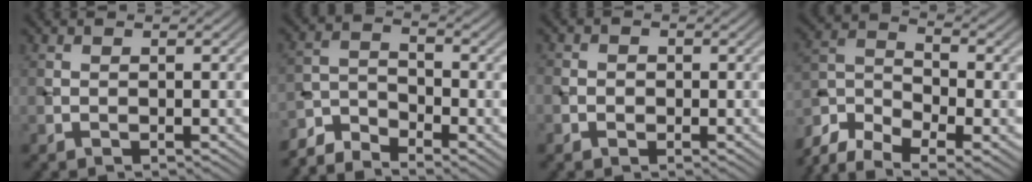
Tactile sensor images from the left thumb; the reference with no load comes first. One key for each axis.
{"total": 5.7, "fx": -5.0, "fy": 1.7, "fz": 2.2, "tx": -0.046, "ty": -0.008, "tz": -0.111}
{"total": 1.7, "fx": -0.4, "fy": 1.6, "fz": 0.5, "tx": -0.004, "ty": -0.001, "tz": -0.011}
{"total": 10.4, "fx": -7.0, "fy": 3.9, "fz": 6.6, "tx": -0.146, "ty": -0.020, "tz": -0.144}